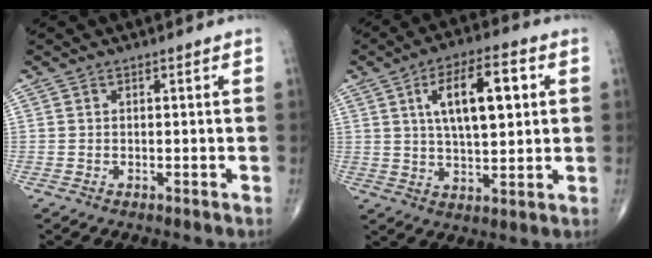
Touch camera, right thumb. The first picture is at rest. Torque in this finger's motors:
{"motor_torque": [-0.26, 0.72, 0.48, 0.19, 0.13]}